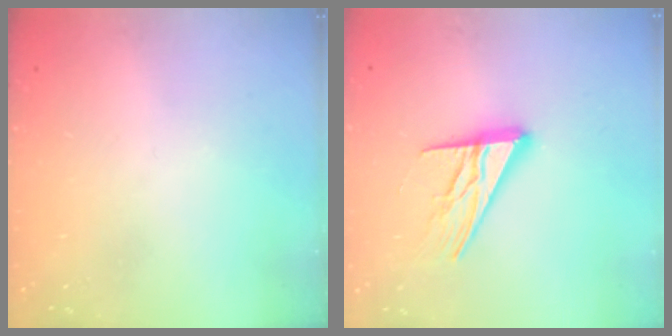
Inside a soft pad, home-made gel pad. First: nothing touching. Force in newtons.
{"total": 13.9, "press": 13.8, "slide": 1.3}